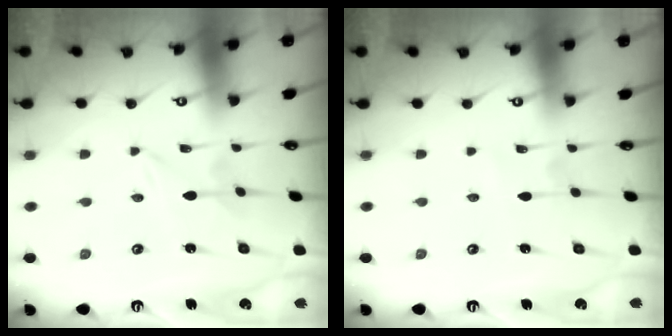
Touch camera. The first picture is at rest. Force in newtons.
{"total": 2.1, "press": 2.0, "slide": 0.3}